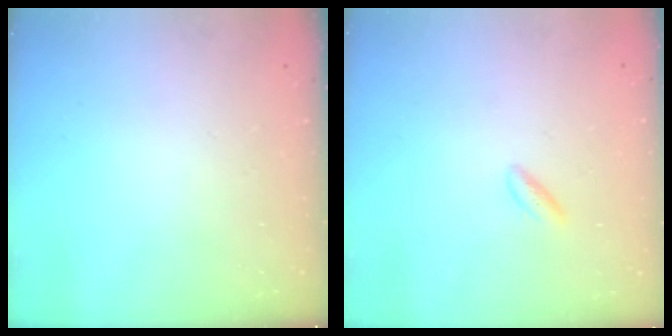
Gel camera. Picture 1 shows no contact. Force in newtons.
{"total": 2.2, "press": 1.9, "slide": 1.2}